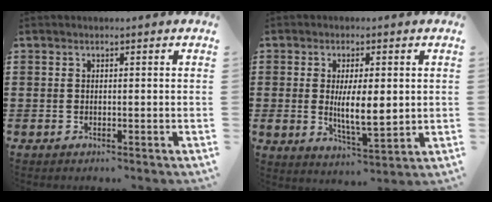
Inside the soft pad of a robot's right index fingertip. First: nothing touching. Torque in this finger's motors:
{"motor_torque": [0.83, -0.61, 0.61, 0.17]}